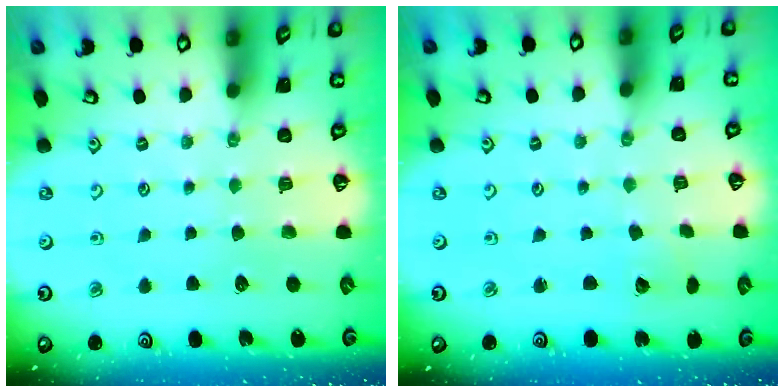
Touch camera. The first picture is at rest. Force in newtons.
{"total": 1.9, "press": 1.9, "slide": 0.0}